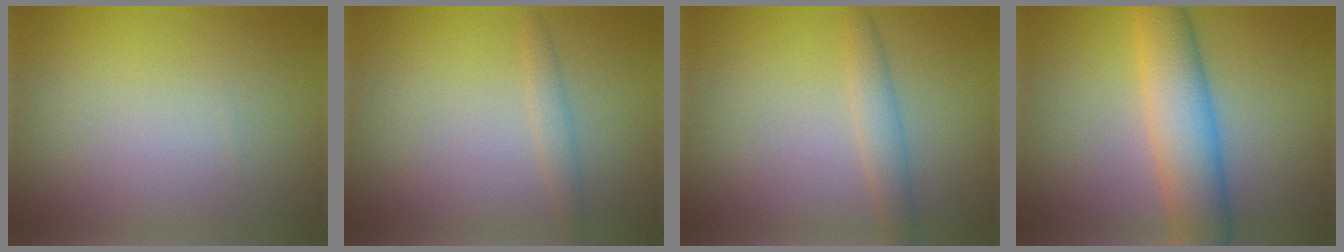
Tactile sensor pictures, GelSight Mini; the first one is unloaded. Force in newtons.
{"total": 1.2, "press": 1.2, "slide": 0.1}
{"total": 2.0, "press": 2.0, "slide": 0.0}
{"total": 6.8, "press": 6.8, "slide": 0.2}